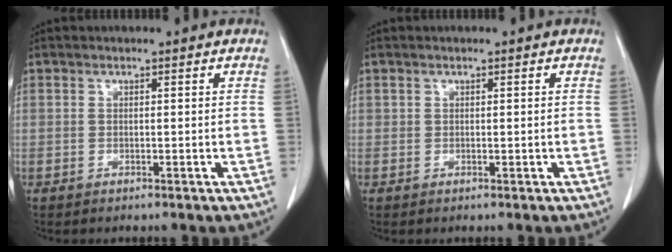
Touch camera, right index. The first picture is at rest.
{"total": 0.0}